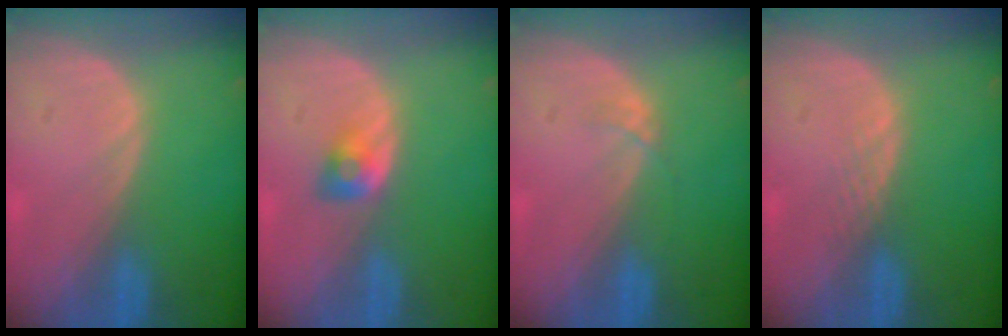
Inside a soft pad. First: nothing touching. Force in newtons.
{"total": 2.8, "press": 2.5, "slide": 1.3}
{"total": 0.9, "press": 0.9, "slide": 0.1}
{"total": 1.3, "press": 1.2, "slide": 0.1}